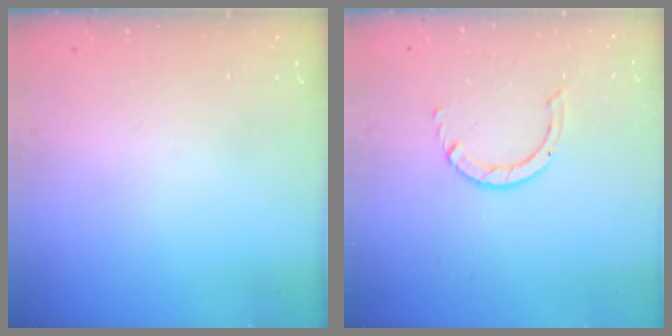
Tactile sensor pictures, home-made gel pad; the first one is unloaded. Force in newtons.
{"total": 1.4, "press": 1.4, "slide": 0.2}